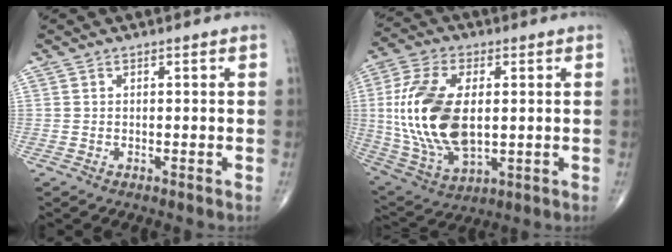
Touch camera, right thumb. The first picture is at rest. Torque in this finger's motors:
{"motor_torque": [0.84, 3.67, 1.04, -0.78, 0.74]}